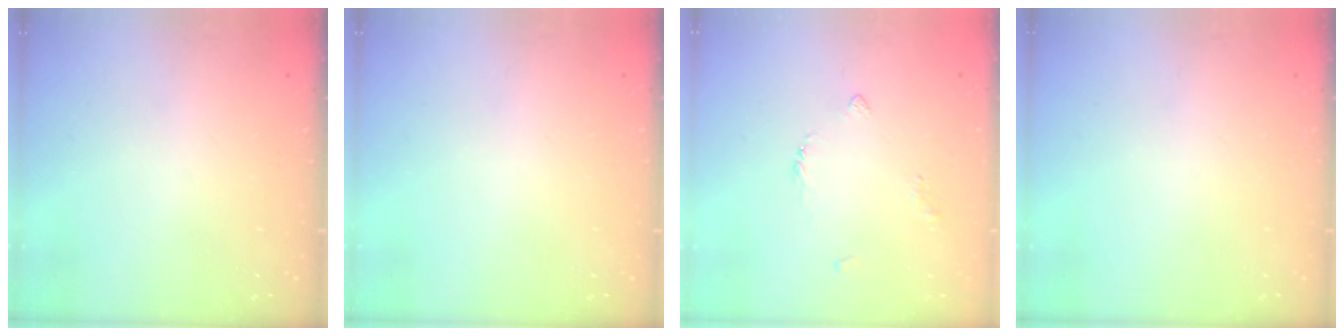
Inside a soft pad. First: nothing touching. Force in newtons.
{"total": 0.0}
{"total": 3.2, "press": 3.2, "slide": 0.5}
{"total": 0.0}